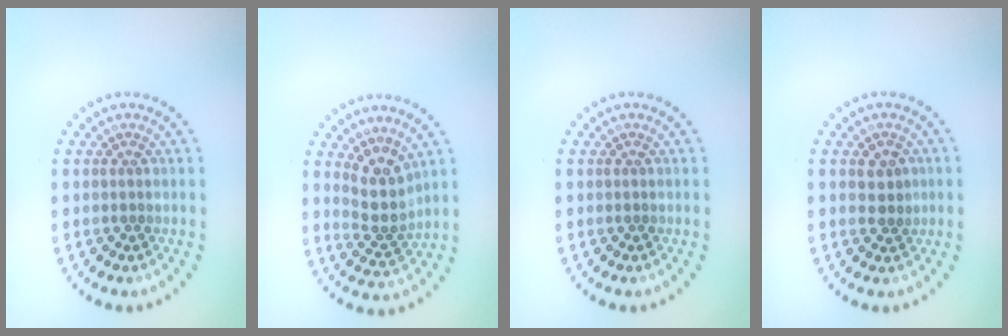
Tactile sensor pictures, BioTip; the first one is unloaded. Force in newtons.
{"total": 3.3, "press": 2.6, "slide": 2.1}
{"total": 0.0}
{"total": 1.9, "press": 1.7, "slide": 0.7}